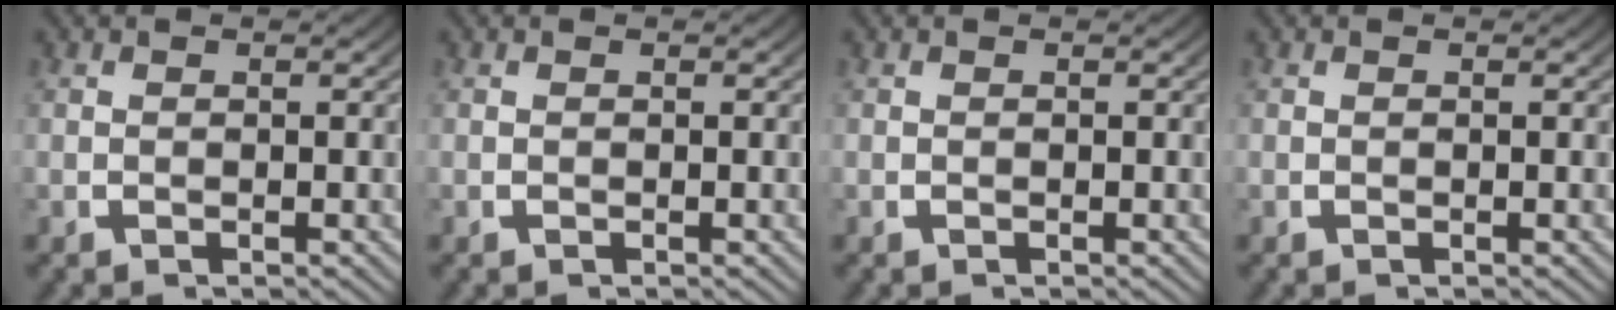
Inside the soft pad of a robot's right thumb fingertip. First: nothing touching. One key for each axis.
{"total": 0.0}
{"total": 0.0}
{"total": 0.0}